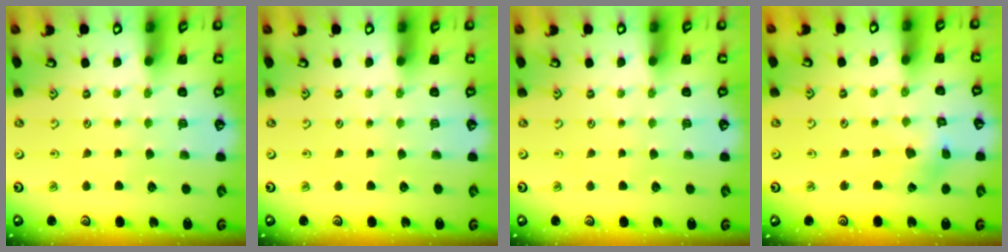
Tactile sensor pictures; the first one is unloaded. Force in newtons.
{"total": 0.0}
{"total": 0.0}
{"total": 2.3, "press": 2.3, "slide": 0.5}